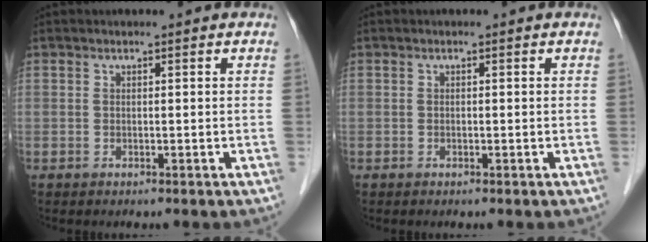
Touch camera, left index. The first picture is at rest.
{"total": 0.6, "force": [-0.6, 0.1, 0.1], "torque": [0.001, -0.005, -0.011]}